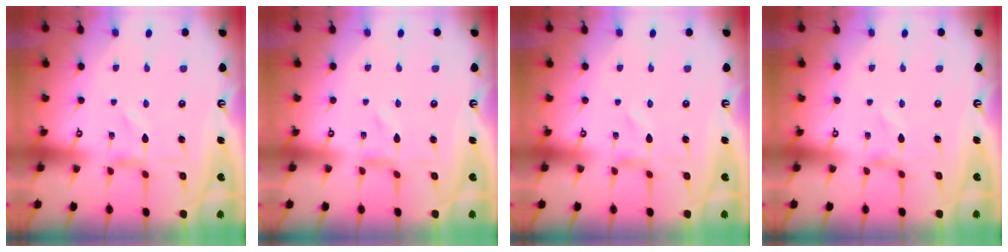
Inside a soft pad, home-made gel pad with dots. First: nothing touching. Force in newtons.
{"total": 0.0}
{"total": 0.0}
{"total": 0.0}